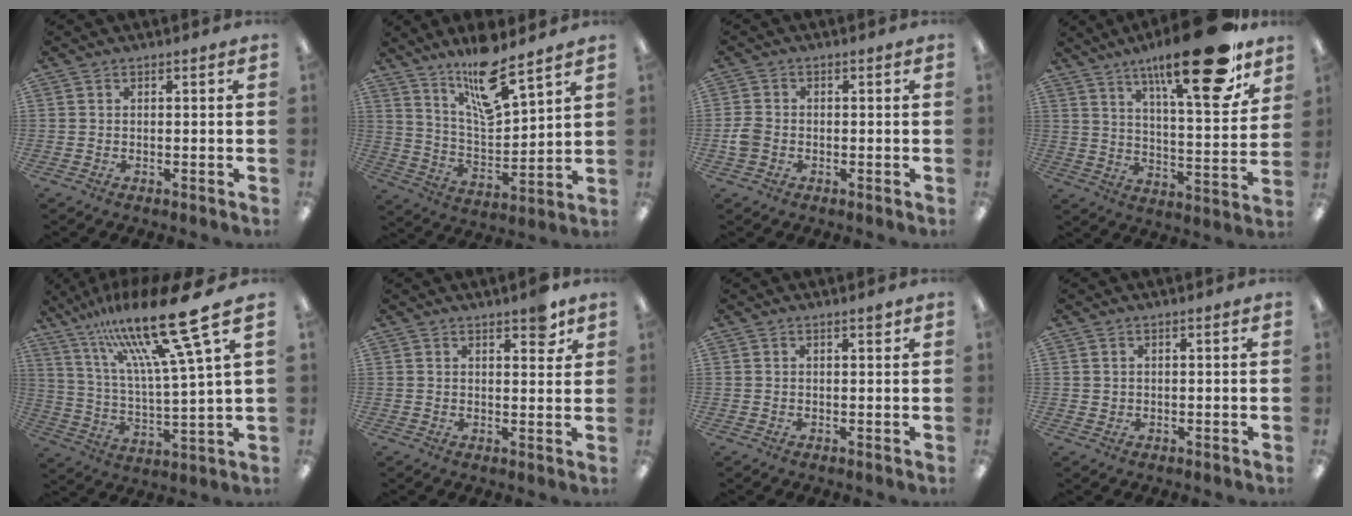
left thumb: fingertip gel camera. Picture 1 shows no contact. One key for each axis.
{"total": 14.2, "fx": 11.0, "fy": 3.3, "fz": 8.3, "tx": -0.151, "ty": -0.062, "tz": 0.185}
{"total": 3.2, "fx": -1.0, "fy": 2.4, "fz": 1.7, "tx": -0.034, "ty": 0.006, "tz": -0.020}
{"total": 24.0, "fx": 15.5, "fy": 6.8, "fz": 17.1, "tx": -0.246, "ty": -0.094, "tz": 0.241}
{"total": 24.3, "fx": 16.1, "fy": 4.2, "fz": 17.7, "tx": -0.315, "ty": -0.094, "tz": 0.256}
{"total": 5.5, "fx": 3.8, "fy": 2.0, "fz": 3.4, "tx": -0.028, "ty": -0.023, "tz": 0.059}
{"total": 1.5, "fx": 1.0, "fy": 0.3, "fz": 1.1, "tx": -0.007, "ty": -0.006, "tz": 0.013}
{"total": 0.8, "fx": 0.4, "fy": 0.7, "fz": 0.2, "tx": -0.004, "ty": 0.004, "tz": 0.007}